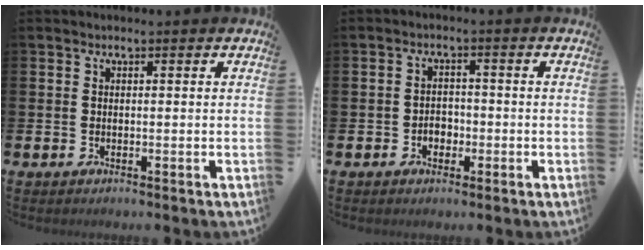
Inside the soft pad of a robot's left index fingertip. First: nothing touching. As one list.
[{"total": 2.3, "force": [-0.9, 1.8, 1.1], "torque": [-0.015, 0.001, -0.023]}]